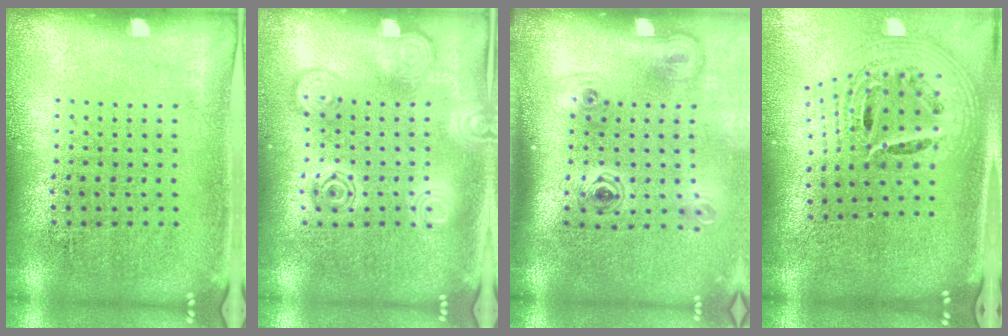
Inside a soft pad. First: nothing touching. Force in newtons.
{"total": 3.1, "press": 3.1, "slide": 0.4}
{"total": 2.1, "press": 1.4, "slide": 1.6}
{"total": 2.5, "press": 1.8, "slide": 1.8}